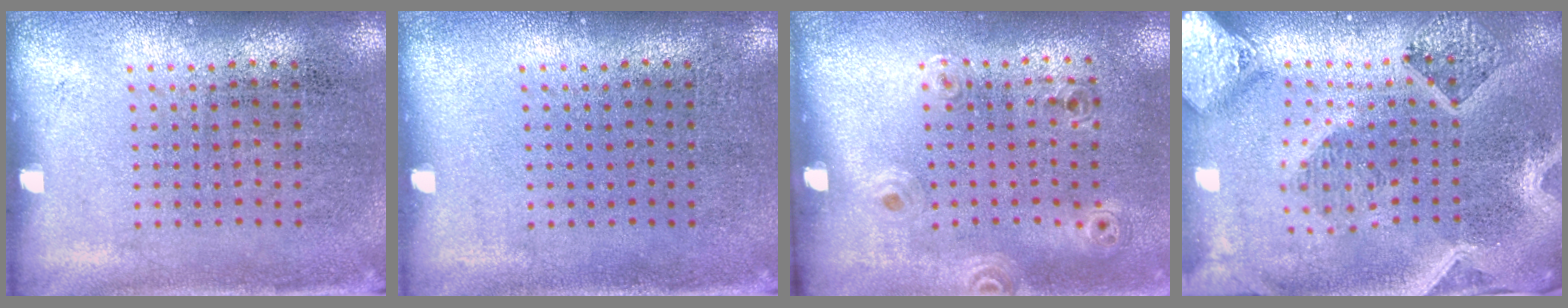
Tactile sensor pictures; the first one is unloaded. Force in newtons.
{"total": 0.0}
{"total": 1.1, "press": 0.9, "slide": 0.7}
{"total": 4.1, "press": 3.1, "slide": 2.6}